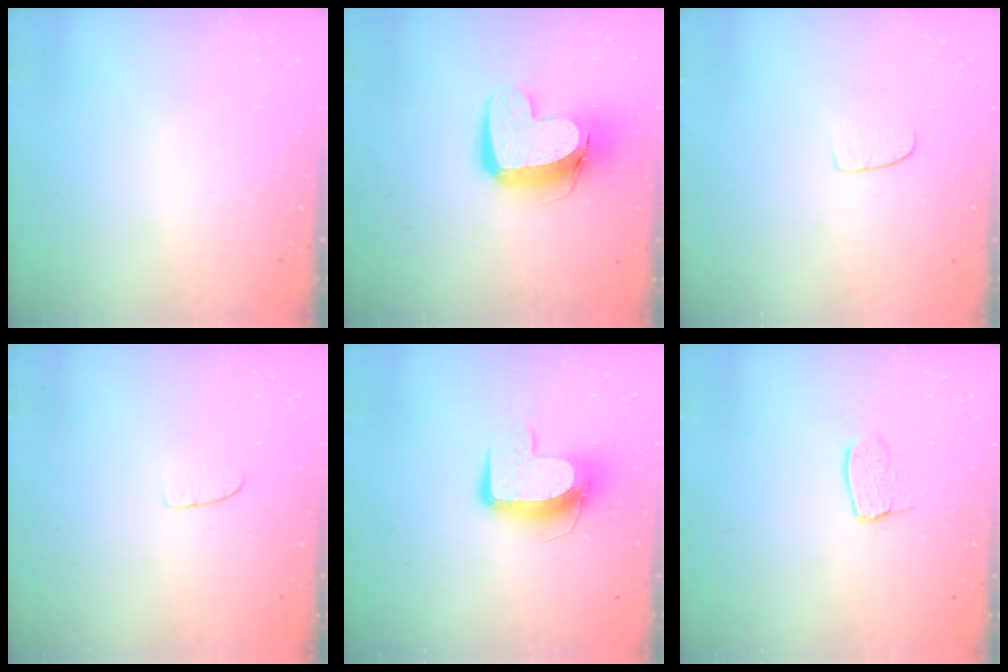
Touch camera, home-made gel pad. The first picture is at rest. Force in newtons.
{"total": 13.5, "press": 13.4, "slide": 1.4}
{"total": 3.2, "press": 3.1, "slide": 0.3}
{"total": 2.6, "press": 2.6, "slide": 0.2}
{"total": 10.8, "press": 10.8, "slide": 1.0}
{"total": 3.0, "press": 3.0, "slide": 0.2}